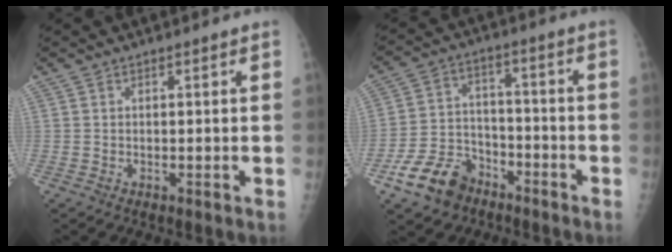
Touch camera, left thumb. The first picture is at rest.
{"total": 10.6, "force": [-6.8, 7.1, 4.0], "torque": [-0.055, 0.045, -0.123]}